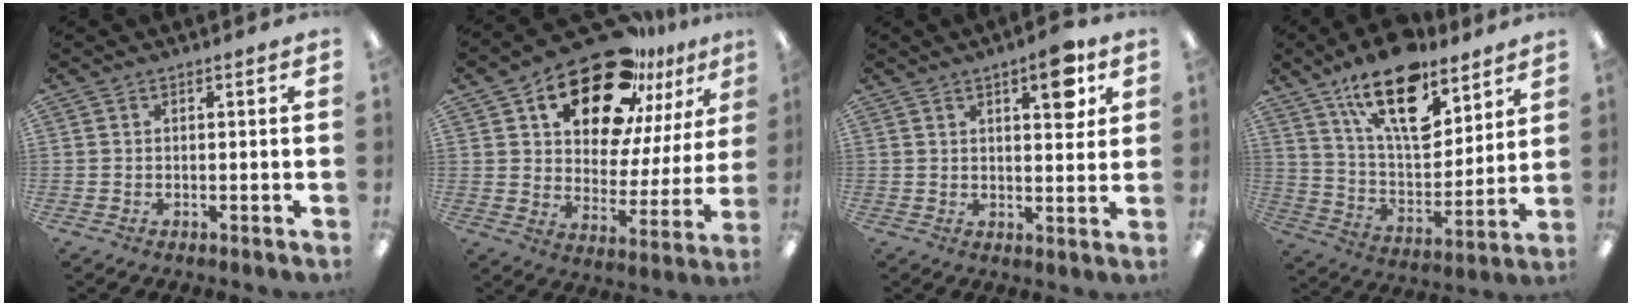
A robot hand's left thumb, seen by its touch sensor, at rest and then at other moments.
{"total": 22.8, "force": [16.1, 10.6, 12.2], "torque": [-0.194, -0.099, 0.277]}
{"total": 8.8, "force": [4.6, 3.2, 6.8], "torque": [-0.083, -0.020, 0.068]}
{"total": 20.0, "force": [12.9, 9.2, 12.2], "torque": [-0.199, -0.070, 0.224]}